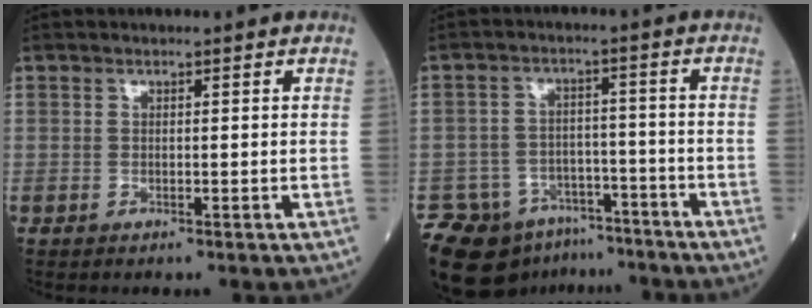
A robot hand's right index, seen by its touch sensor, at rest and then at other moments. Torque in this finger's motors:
{"motor_torque": [-0.06, -0.79, 0.00, -0.01]}